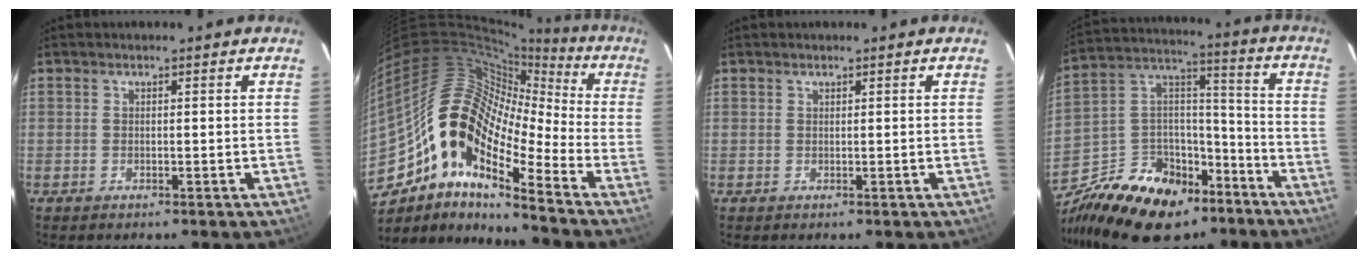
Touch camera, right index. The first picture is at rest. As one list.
[{"total": 18.4, "force": [-8.5, 7.4, 14.6], "torque": [-0.238, -0.007, -0.180]}, {"total": 0.0}, {"total": 21.4, "force": [-13.9, 12.9, 9.9], "torque": [-0.221, 0.058, -0.213]}]